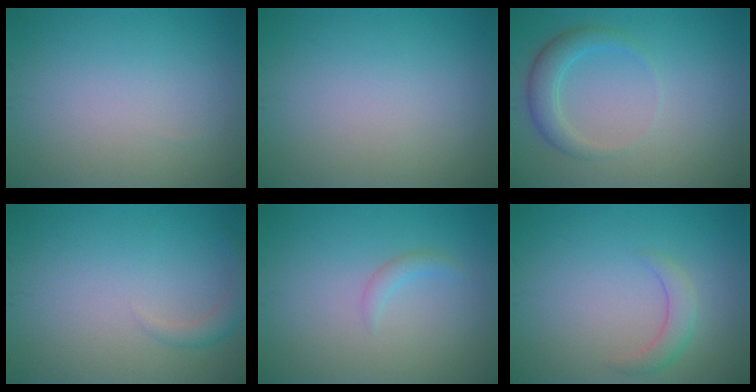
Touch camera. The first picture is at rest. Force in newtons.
{"total": 0.0}
{"total": 2.7, "press": 2.7, "slide": 0.1}
{"total": 1.5, "press": 1.5, "slide": 0.1}
{"total": 1.0, "press": 1.0, "slide": 0.0}
{"total": 2.0, "press": 2.0, "slide": 0.0}